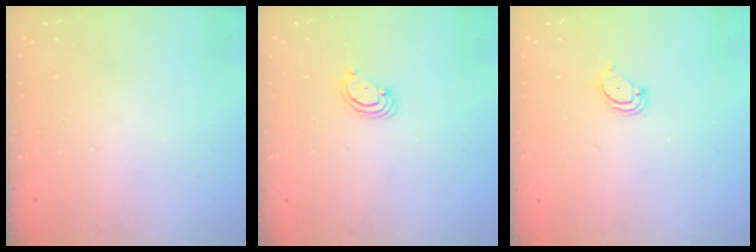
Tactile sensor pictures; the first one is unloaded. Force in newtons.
{"total": 2.8, "press": 2.8, "slide": 0.3}
{"total": 2.4, "press": 2.4, "slide": 0.2}